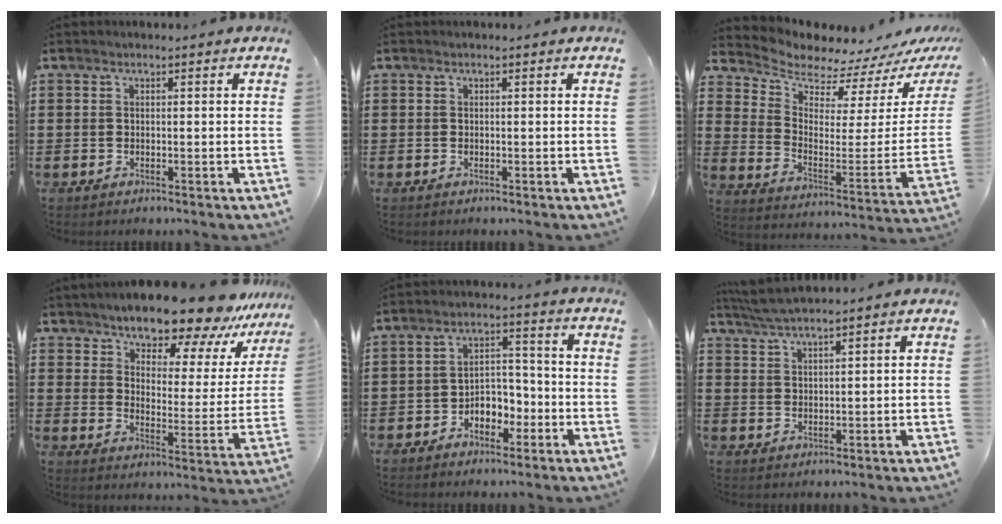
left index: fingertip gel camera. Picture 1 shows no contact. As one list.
[{"total": 0.0}, {"total": 6.2, "force": [6.1, 1.1, -0.1], "torque": [-0.037, -0.070, 0.103]}, {"total": 11.4, "force": [10.4, 2.2, 3.9], "torque": [-0.090, -0.078, 0.182]}, {"total": 4.3, "force": [-2.8, 2.8, 1.8], "torque": [-0.037, 0.011, -0.057]}, {"total": 3.2, "force": [3.0, 0.1, 1.0], "torque": [-0.028, -0.006, 0.057]}]